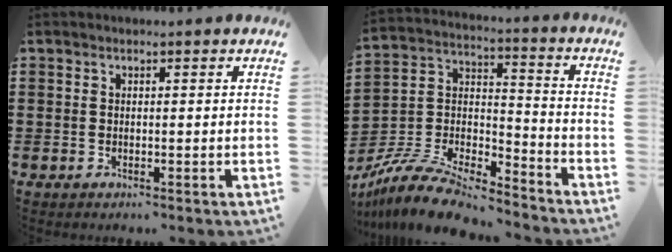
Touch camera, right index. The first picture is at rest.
{"total": 10.3, "force": [-9.2, 2.4, 3.9], "torque": [-0.085, 0.014, -0.186]}